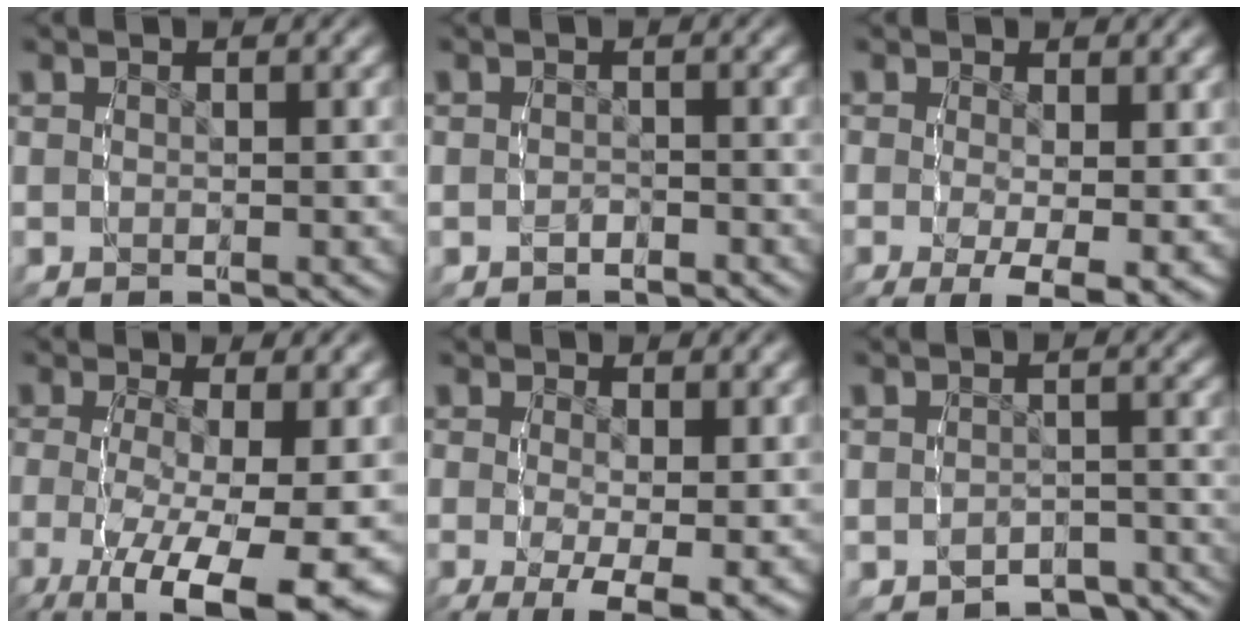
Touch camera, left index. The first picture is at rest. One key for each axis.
{"total": 1.1, "fx": -1.0, "fy": 0.5, "fz": 0.0, "tx": 0.001, "ty": -0.003, "tz": -0.012}
{"total": 6.1, "fx": -3.1, "fy": 2.0, "fz": 4.8, "tx": -0.079, "ty": -0.039, "tz": -0.027}
{"total": 10.1, "fx": -5.0, "fy": 4.2, "fz": 7.7, "tx": -0.147, "ty": -0.053, "tz": -0.048}
{"total": 6.8, "fx": -3.3, "fy": 2.4, "fz": 5.5, "tx": -0.091, "ty": -0.048, "tz": -0.027}
{"total": 6.1, "fx": -5.6, "fy": 2.1, "fz": 1.0, "tx": 0.000, "ty": -0.013, "tz": -0.084}